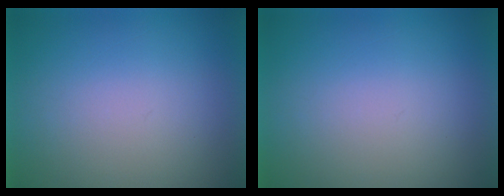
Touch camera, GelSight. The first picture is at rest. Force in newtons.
{"total": 0.0}